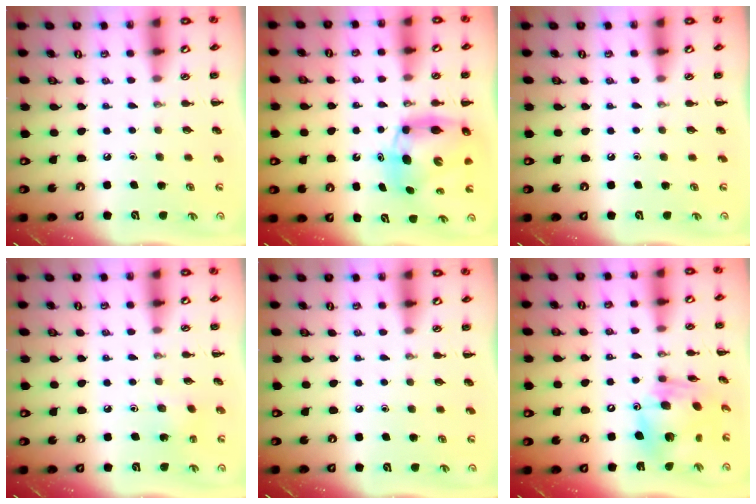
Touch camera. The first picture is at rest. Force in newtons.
{"total": 8.4, "press": 8.1, "slide": 2.4}
{"total": 0.0}
{"total": 2.9, "press": 2.8, "slide": 0.9}
{"total": 0.0}
{"total": 14.0, "press": 13.3, "slide": 4.3}